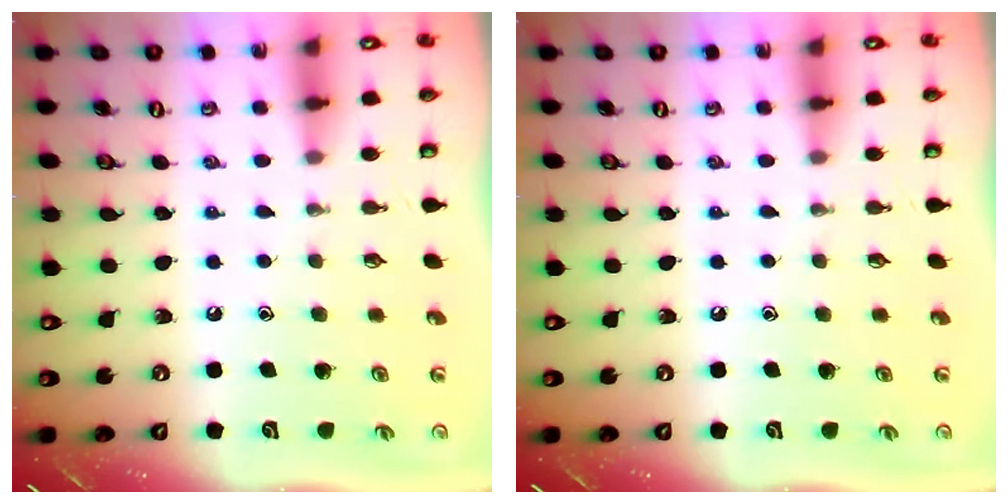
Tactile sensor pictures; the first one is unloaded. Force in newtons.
{"total": 0.0}